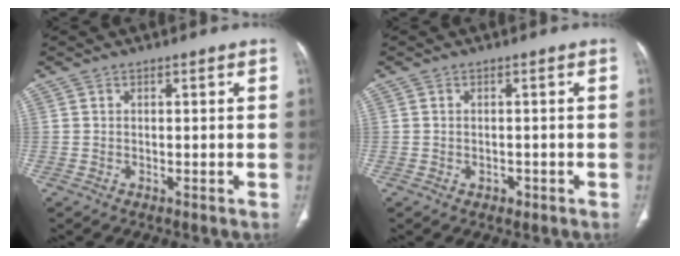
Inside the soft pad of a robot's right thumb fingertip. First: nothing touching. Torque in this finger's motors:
{"motor_torque": [-0.53, -0.18, -0.59, 0.15, -0.08]}